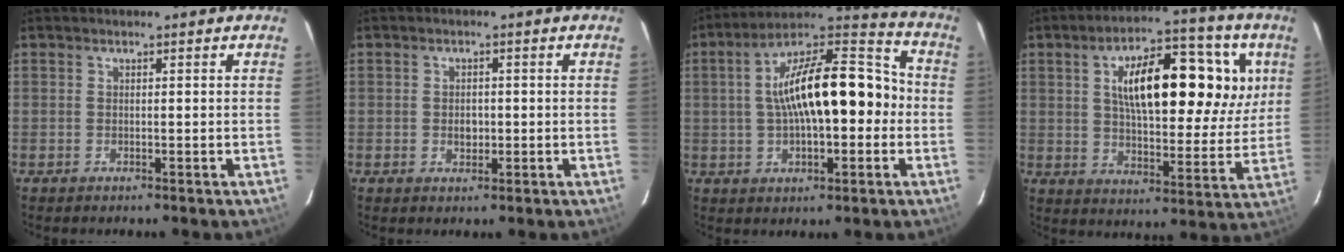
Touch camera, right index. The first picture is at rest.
{"total": 2.4, "force": [-0.4, 1.9, 1.6], "torque": [-0.026, 0.003, -0.005]}
{"total": 18.4, "force": [-0.5, 7.3, 16.8], "torque": [-0.281, 0.032, -0.011]}
{"total": 21.1, "force": [7.2, 8.9, 17.7], "torque": [-0.286, 0.027, 0.111]}